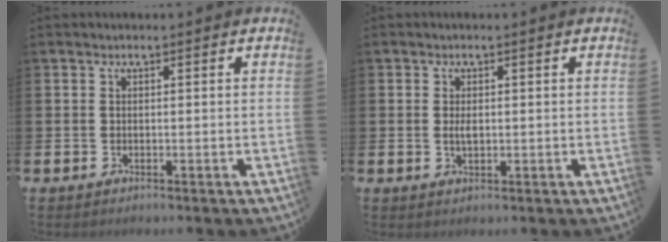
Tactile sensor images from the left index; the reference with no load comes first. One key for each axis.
{"total": 1.5, "fx": 0.2, "fy": 0.7, "fz": 1.3, "tx": -0.018, "ty": 0.001, "tz": -0.001}